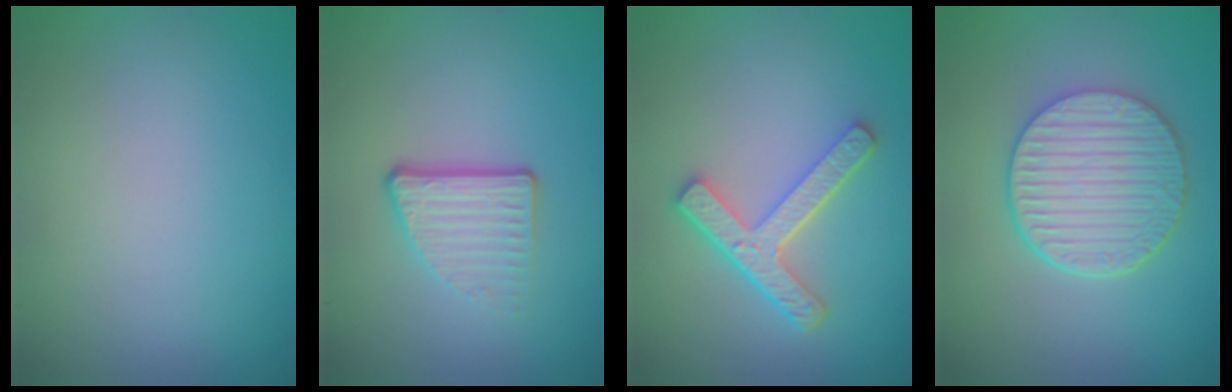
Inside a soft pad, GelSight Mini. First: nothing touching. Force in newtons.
{"total": 3.5, "press": 2.5, "slide": 2.5}
{"total": 4.4, "press": 3.3, "slide": 2.9}
{"total": 6.0, "press": 4.7, "slide": 3.6}